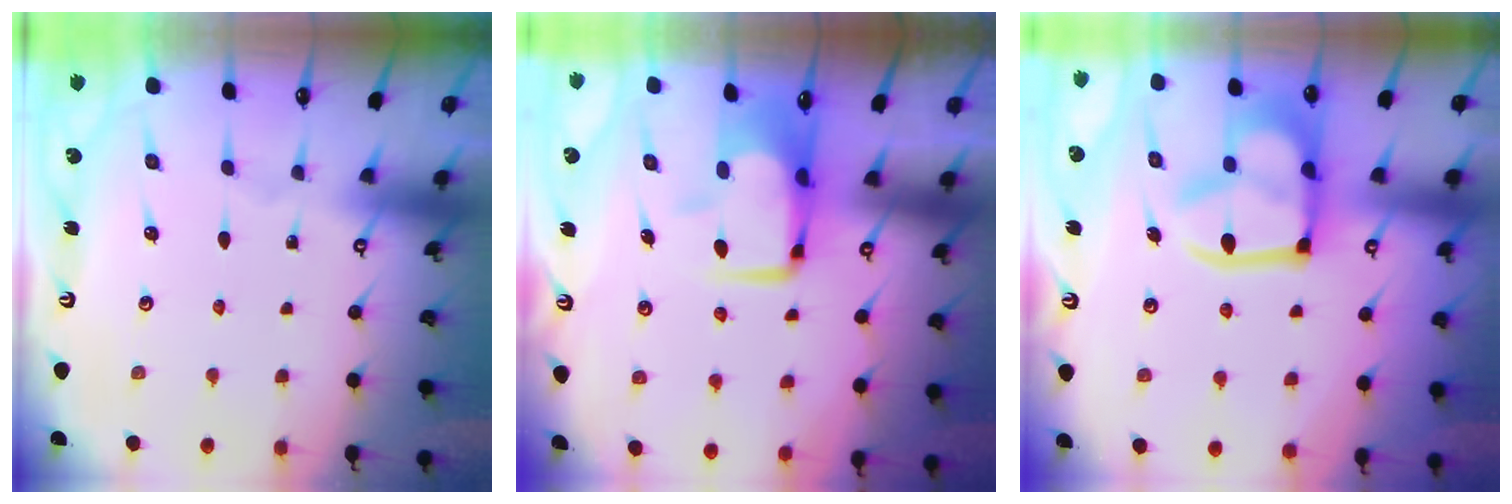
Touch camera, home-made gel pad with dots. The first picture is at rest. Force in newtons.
{"total": 7.6, "press": 7.4, "slide": 1.5}
{"total": 12.4, "press": 12.3, "slide": 1.7}